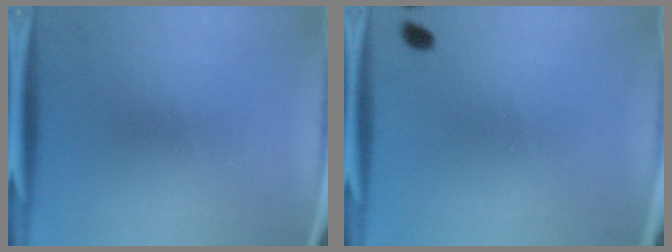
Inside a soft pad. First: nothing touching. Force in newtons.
{"total": 1.2}